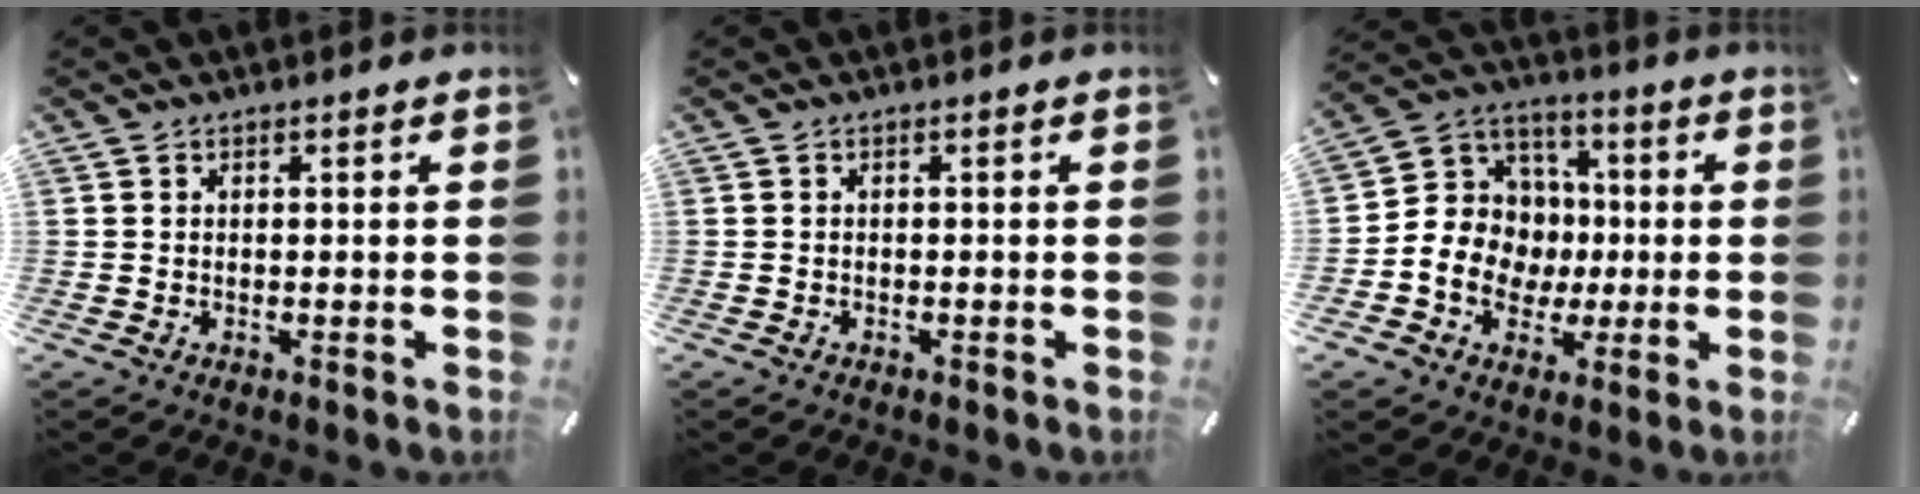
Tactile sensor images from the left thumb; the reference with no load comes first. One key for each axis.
{"total": 0.8, "fx": -0.6, "fy": 0.3, "fz": 0.3, "tx": -0.008, "ty": 0.000, "tz": -0.013}
{"total": 12.2, "fx": -2.3, "fy": 11.6, "fz": 2.9, "tx": -0.057, "ty": 0.011, "tz": -0.038}